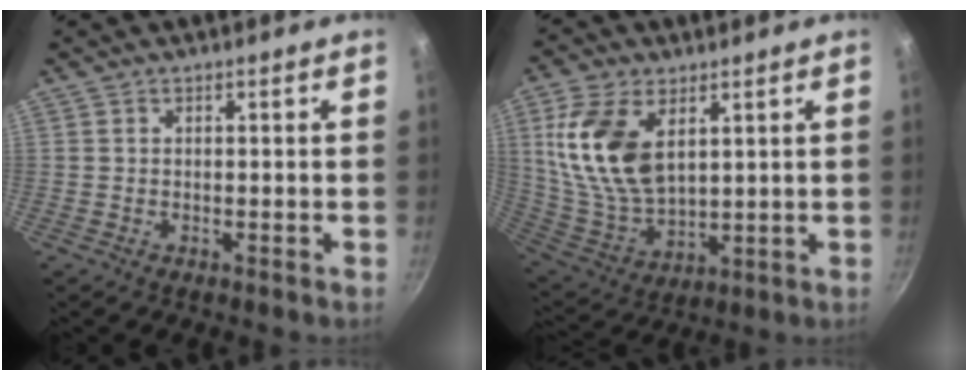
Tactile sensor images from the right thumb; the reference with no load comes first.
{"total": 16.7, "force": [5.4, 9.6, 12.6], "torque": [-0.237, -0.026, 0.118]}